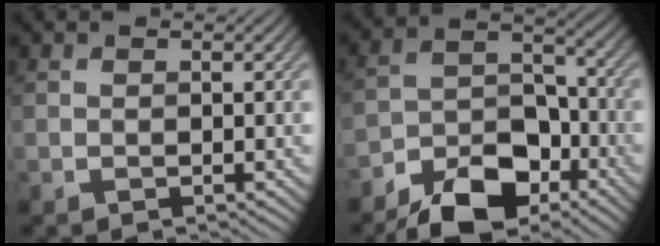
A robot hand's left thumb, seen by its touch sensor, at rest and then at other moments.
{"total": 13.6, "force": [-9.7, 6.6, 6.8], "torque": [-0.122, -0.018, -0.171]}